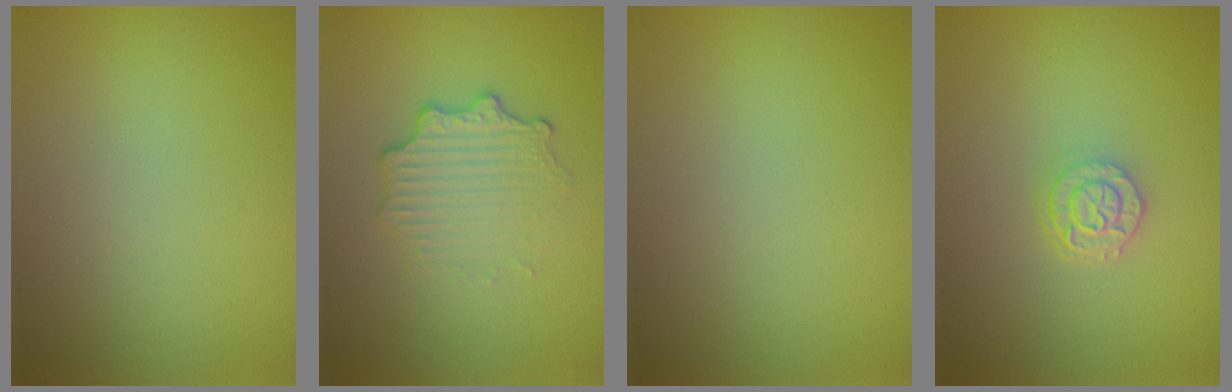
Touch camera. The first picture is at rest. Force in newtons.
{"total": 3.3, "press": 2.6, "slide": 2.0}
{"total": 0.0}
{"total": 2.4, "press": 1.9, "slide": 1.5}